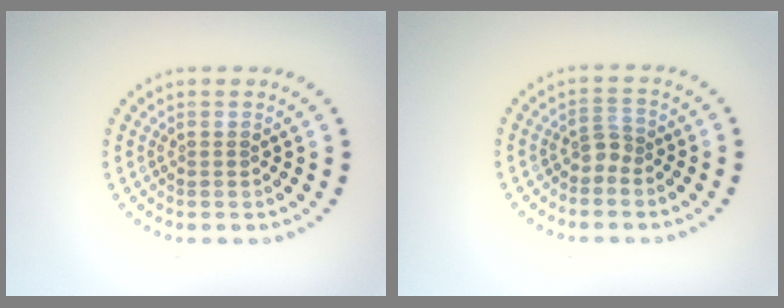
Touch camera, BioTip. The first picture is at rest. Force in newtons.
{"total": 1.6, "press": 1.1, "slide": 1.1}